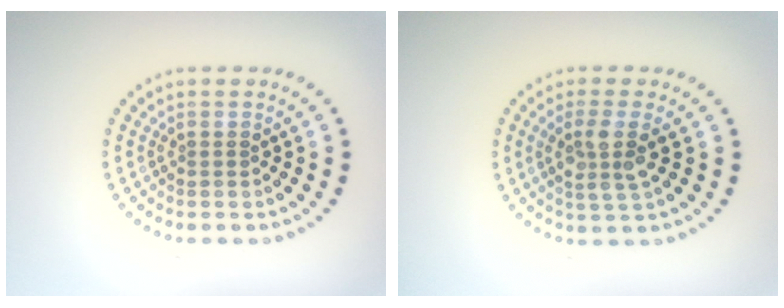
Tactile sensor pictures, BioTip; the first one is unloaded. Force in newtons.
{"total": 3.0, "press": 2.7, "slide": 1.2}